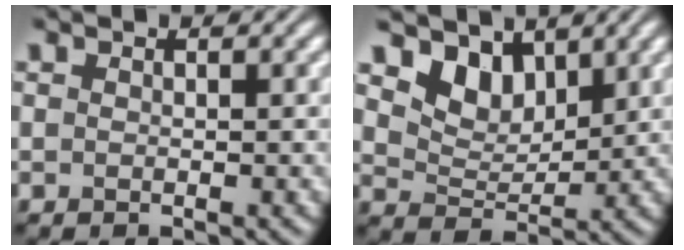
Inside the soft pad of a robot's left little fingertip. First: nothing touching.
{"total": 4.6, "force": [3.2, 2.7, 1.8], "torque": [-0.047, -0.022, 0.067]}